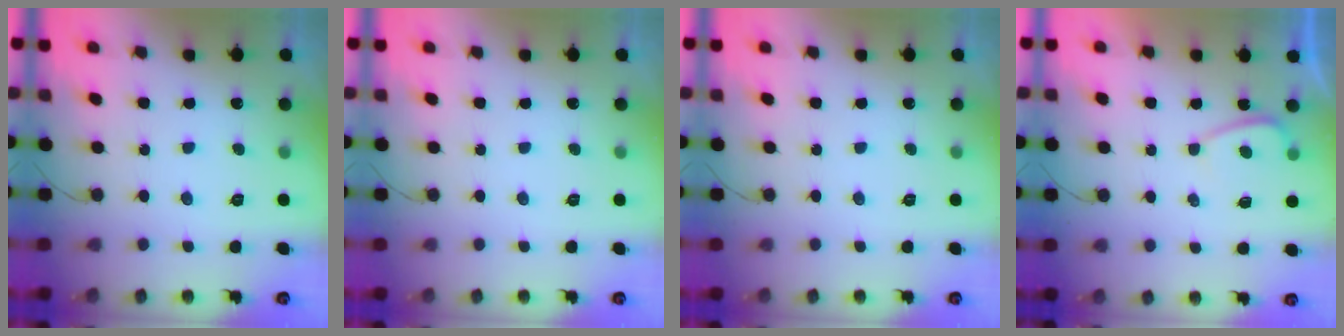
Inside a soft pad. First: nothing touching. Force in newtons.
{"total": 0.0}
{"total": 0.0}
{"total": 2.0, "press": 1.9, "slide": 0.7}